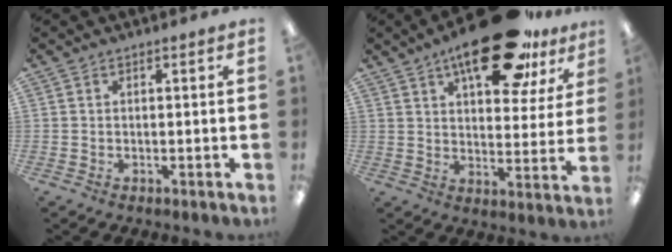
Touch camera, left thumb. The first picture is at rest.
{"total": 22.1, "force": [13.8, 9.1, 14.7], "torque": [-0.206, -0.065, 0.219]}